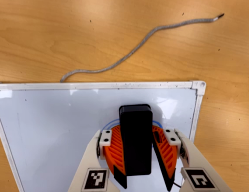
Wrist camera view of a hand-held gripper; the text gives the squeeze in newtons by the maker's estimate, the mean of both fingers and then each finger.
{"total": 13.6, "left": 15.8, "right": 11.5}